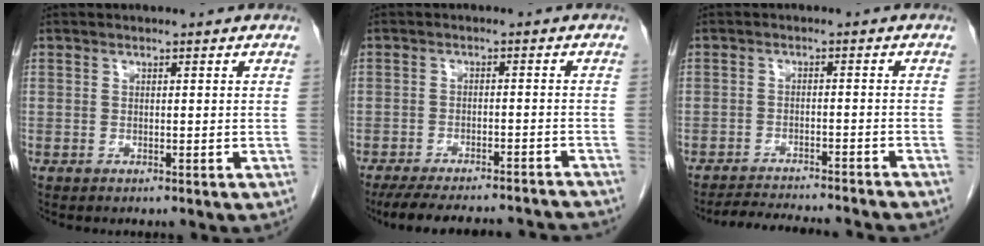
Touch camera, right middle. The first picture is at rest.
{"total": 17.3, "force": [-16.0, 2.7, 6.2], "torque": [-0.108, -0.008, -0.209]}
{"total": 11.6, "force": [-10.9, 0.7, 4.0], "torque": [-0.053, -0.007, -0.148]}